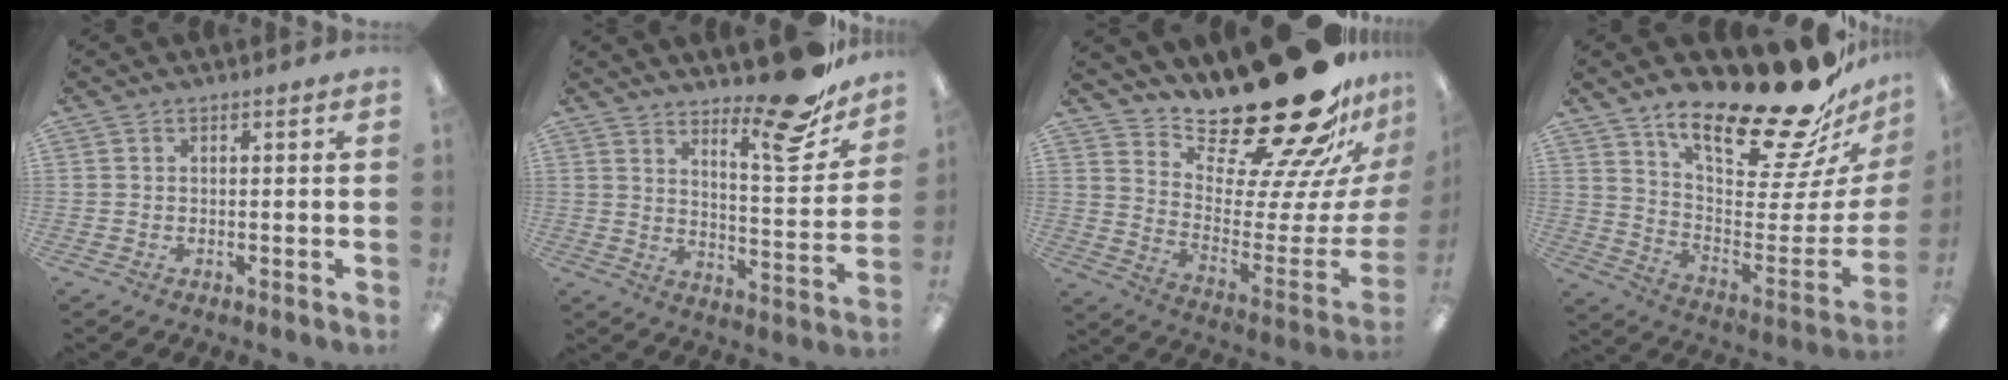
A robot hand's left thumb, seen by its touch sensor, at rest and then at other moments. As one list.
[{"total": 15.7, "force": [12.1, 4.0, 9.2], "torque": [-0.117, -0.091, 0.194]}, {"total": 29.0, "force": [22.8, 9.3, 15.3], "torque": [-0.194, -0.183, 0.387]}, {"total": 25.2, "force": [19.3, 6.8, 14.7], "torque": [-0.203, -0.147, 0.316]}]